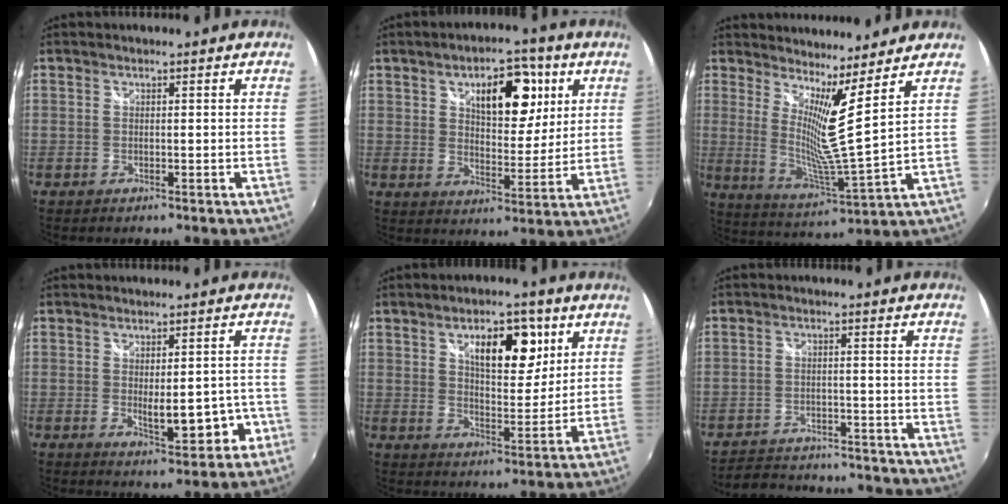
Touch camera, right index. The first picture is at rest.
{"total": 13.1, "force": [5.6, 6.7, 9.8], "torque": [-0.139, 0.014, 0.086]}
{"total": 9.3, "force": [5.9, -1.6, 7.0], "torque": [-0.108, -0.023, 0.102]}
{"total": 8.2, "force": [-2.3, 3.7, 6.9], "torque": [-0.112, -0.015, -0.019]}
{"total": 11.5, "force": [5.1, 5.3, 8.8], "torque": [-0.127, 0.006, 0.079]}
{"total": 19.0, "force": [-17.1, 5.8, 5.9], "torque": [-0.134, 0.017, -0.217]}